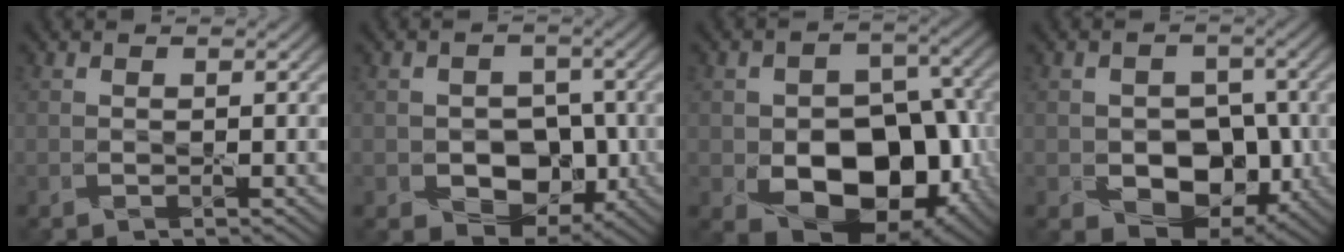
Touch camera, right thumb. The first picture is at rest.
{"total": 7.1, "force": [-2.0, 5.4, 4.3], "torque": [-0.069, -0.014, -0.036]}
{"total": 13.8, "force": [-4.1, 9.2, 9.4], "torque": [-0.137, -0.028, -0.060]}
{"total": 8.5, "force": [-2.3, 6.2, 5.4], "torque": [-0.086, -0.018, -0.037]}